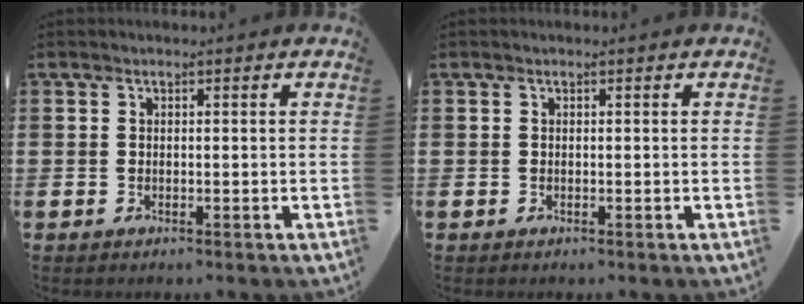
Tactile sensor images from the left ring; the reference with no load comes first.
{"total": 0.0}